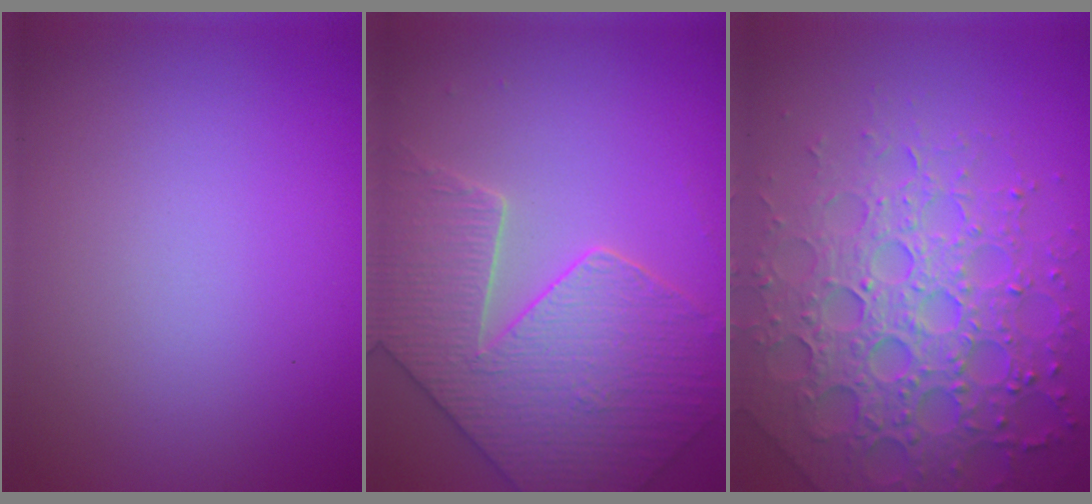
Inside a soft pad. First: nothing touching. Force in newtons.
{"total": 5.3, "press": 5.0, "slide": 1.8}
{"total": 7.3, "press": 7.2, "slide": 1.6}